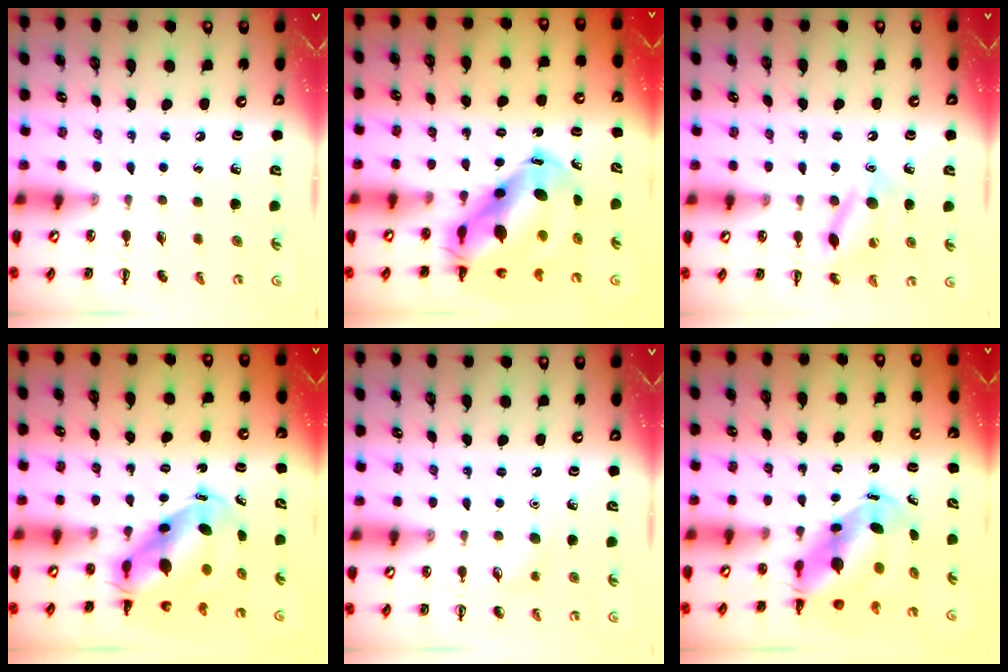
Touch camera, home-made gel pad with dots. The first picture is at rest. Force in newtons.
{"total": 12.6, "press": 12.0, "slide": 3.6}
{"total": 12.8, "press": 12.6, "slide": 1.7}
{"total": 8.1, "press": 7.9, "slide": 1.9}
{"total": 5.1, "press": 4.9, "slide": 1.3}
{"total": 6.7, "press": 6.5, "slide": 1.7}